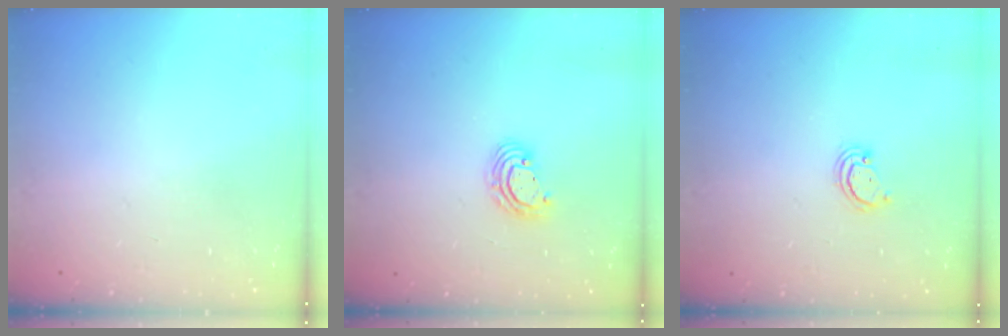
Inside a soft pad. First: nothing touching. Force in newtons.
{"total": 5.1, "press": 5.1, "slide": 0.4}
{"total": 2.5, "press": 2.4, "slide": 0.2}